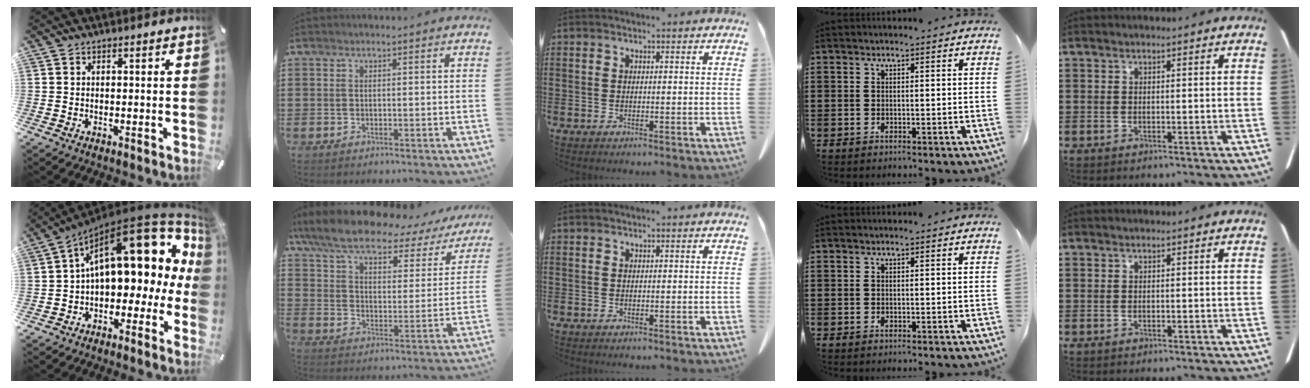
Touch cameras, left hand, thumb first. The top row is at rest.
{"thumb": {"total": 21.7, "force": [7.5, 10.7, 17.3], "torque": [-0.240, -0.044, 0.133]}, "index": {"total": 8.3, "force": [6.6, 1.6, 4.8], "torque": [-0.119, -0.040, 0.109]}}